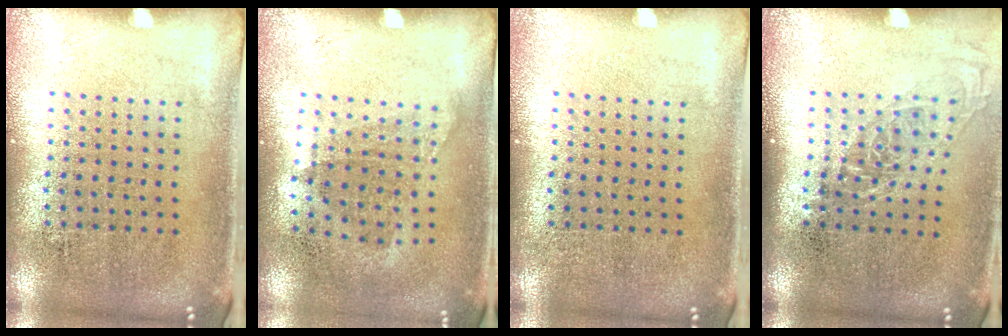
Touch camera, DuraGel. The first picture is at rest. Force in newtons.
{"total": 1.1, "press": 0.8, "slide": 0.7}
{"total": 0.0}
{"total": 1.3, "press": 1.1, "slide": 0.8}